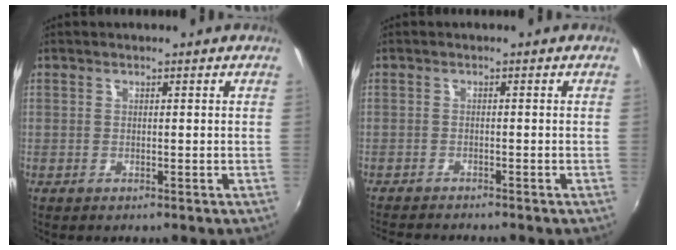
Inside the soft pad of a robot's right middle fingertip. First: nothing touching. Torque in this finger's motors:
{"motor_torque": [0.98, -1.16, 0.06, 0.06]}